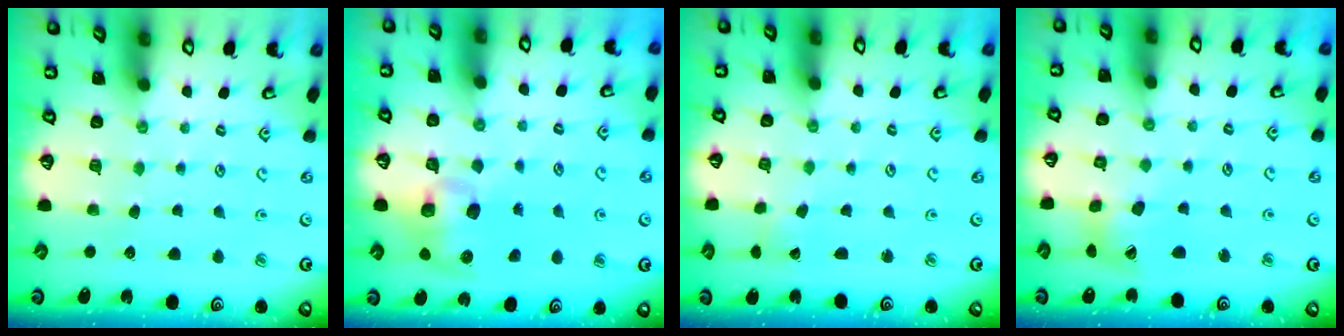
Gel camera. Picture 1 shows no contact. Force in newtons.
{"total": 9.7, "press": 9.5, "slide": 1.6}
{"total": 2.5, "press": 2.4, "slide": 0.3}
{"total": 13.4, "press": 13.3, "slide": 1.8}